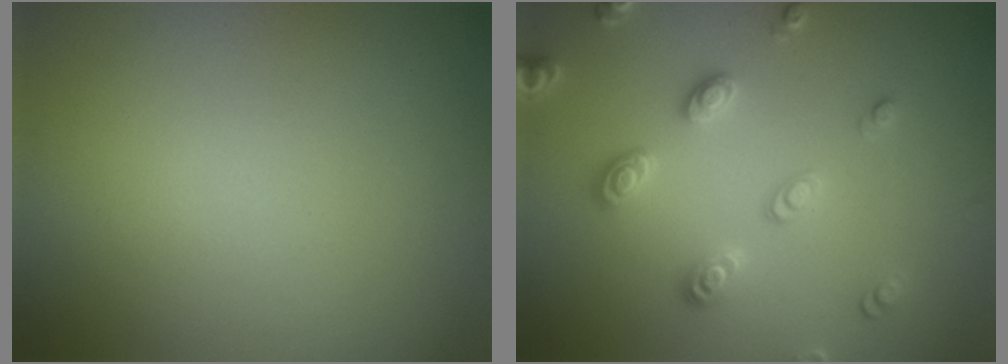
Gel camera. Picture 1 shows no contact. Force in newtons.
{"total": 2.9, "press": 2.8, "slide": 0.4}